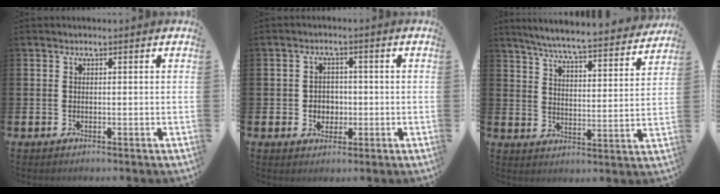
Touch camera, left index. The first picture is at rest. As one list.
[{"total": 2.8, "force": [-0.2, 2.7, 0.9], "torque": [-0.010, 0.001, -0.012]}, {"total": 6.7, "force": [6.3, 0.1, 2.2], "torque": [-0.061, -0.052, 0.104]}]